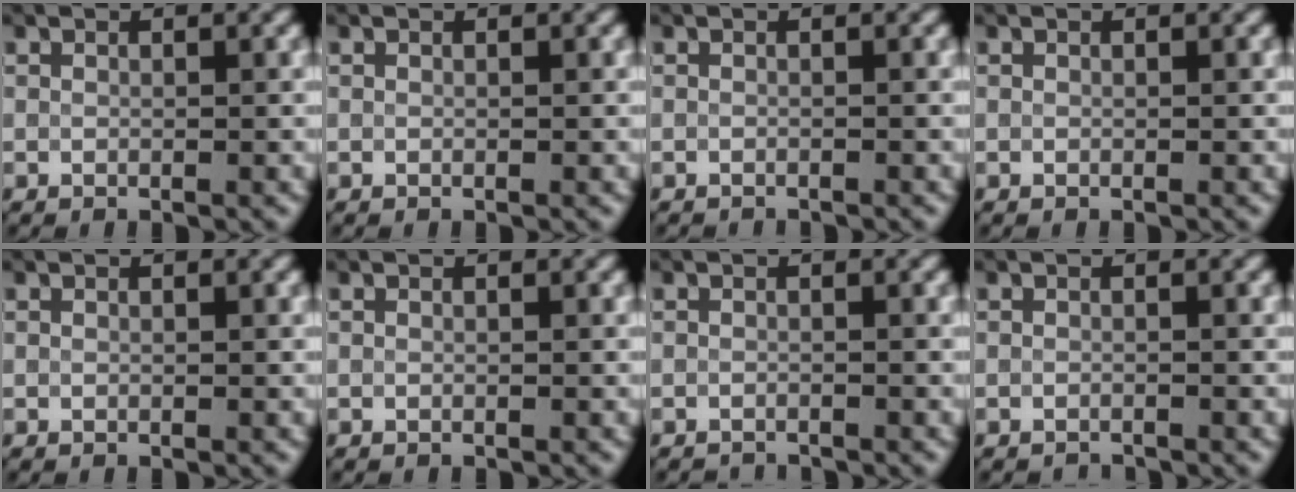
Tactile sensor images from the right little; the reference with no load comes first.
{"total": 0.0}
{"total": 1.0, "force": [-1.0, 0.1, 0.1], "torque": [0.005, -0.007, -0.017]}
{"total": 0.0}
{"total": 0.0}
{"total": 0.0}
{"total": 1.3, "force": [-1.3, 0.1, 0.1], "torque": [0.006, -0.006, -0.022]}
{"total": 0.9, "force": [-0.9, 0.1, 0.0], "torque": [0.001, -0.006, -0.018]}